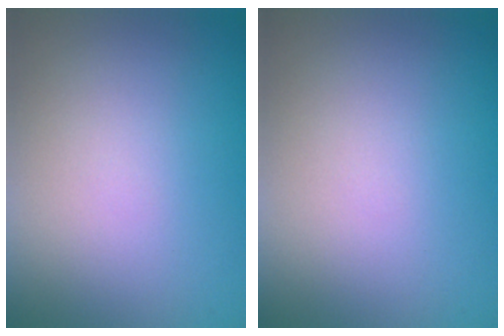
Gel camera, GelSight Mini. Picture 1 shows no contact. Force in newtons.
{"total": 0.0}